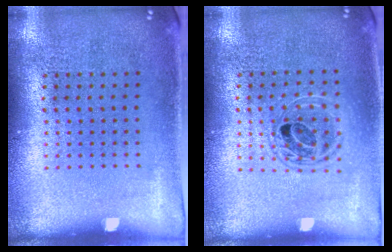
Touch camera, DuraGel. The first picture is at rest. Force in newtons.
{"total": 1.4, "press": 1.3, "slide": 0.7}